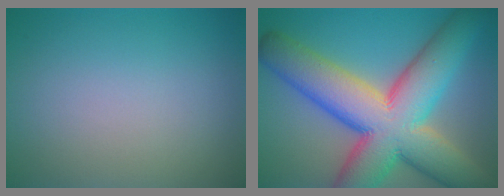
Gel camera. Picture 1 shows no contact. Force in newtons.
{"total": 15.3, "press": 15.2, "slide": 0.9}